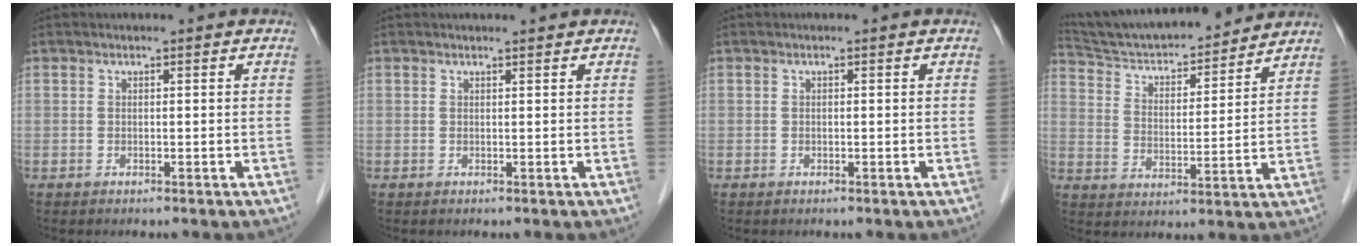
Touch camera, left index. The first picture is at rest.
{"total": 1.1, "force": [1.0, 0.0, 0.3], "torque": [-0.006, 0.001, 0.015]}
{"total": 0.0}
{"total": 17.7, "force": [16.5, 2.6, 5.8], "torque": [-0.097, 0.010, 0.261]}